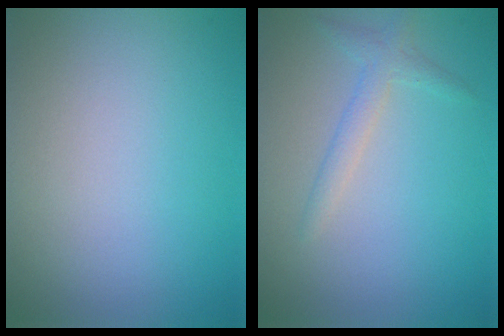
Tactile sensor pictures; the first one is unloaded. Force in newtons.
{"total": 1.6, "press": 1.6, "slide": 0.1}